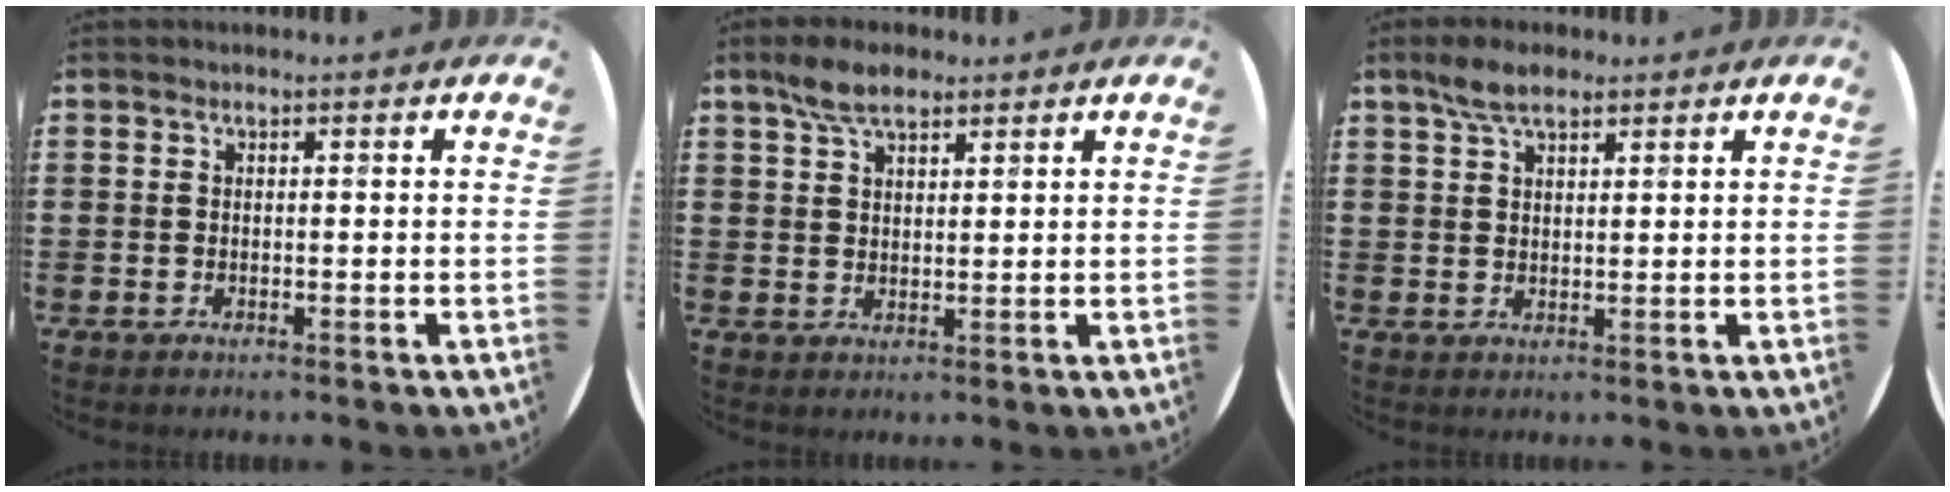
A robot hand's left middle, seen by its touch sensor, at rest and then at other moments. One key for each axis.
{"total": 4.7, "fx": 3.6, "fy": 1.8, "fz": 2.5, "tx": -0.047, "ty": 0.003, "tz": 0.065}
{"total": 4.1, "fx": 3.1, "fy": 1.5, "fz": 2.3, "tx": -0.043, "ty": 0.004, "tz": 0.055}